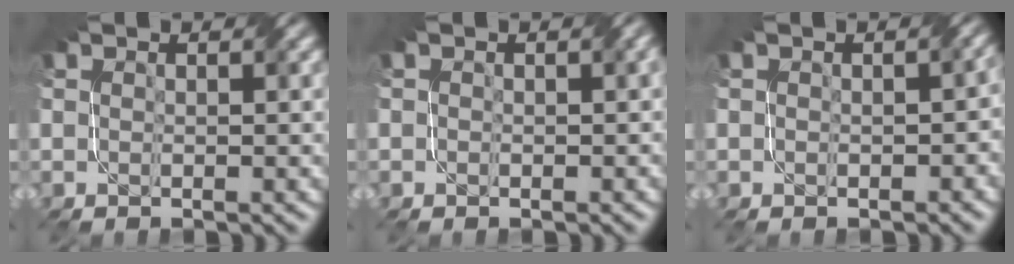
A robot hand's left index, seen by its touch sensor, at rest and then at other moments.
{"total": 0.9, "force": [0.2, 0.6, 0.6], "torque": [-0.008, 0.002, 0.002]}
{"total": 2.4, "force": [0.0, 1.5, 1.9], "torque": [-0.015, -0.001, 0.002]}